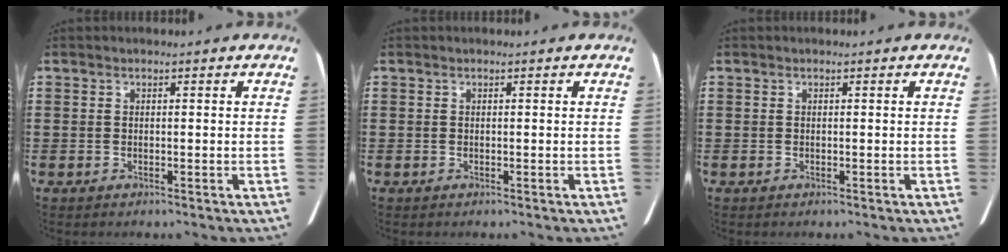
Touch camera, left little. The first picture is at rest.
{"total": 0.0}
{"total": 0.0}